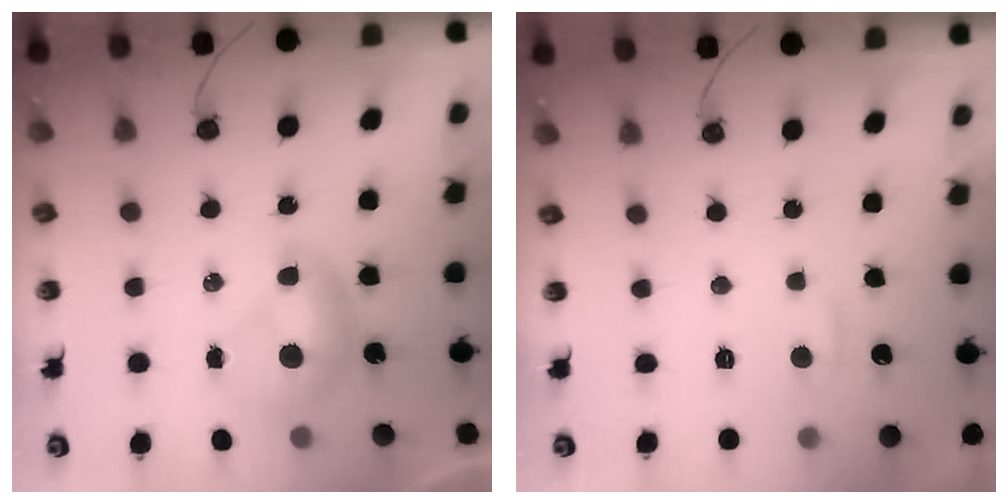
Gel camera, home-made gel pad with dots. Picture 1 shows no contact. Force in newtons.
{"total": 2.4, "press": 2.3, "slide": 0.3}